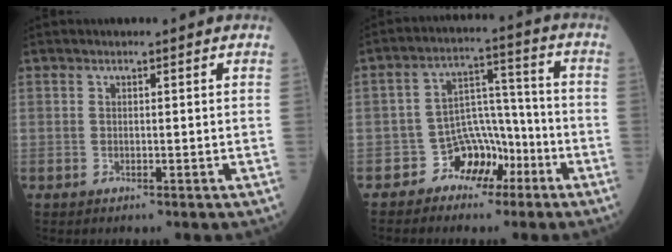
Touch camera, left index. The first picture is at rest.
{"total": 7.1, "force": [-4.3, 5.0, 2.6], "torque": [-0.045, 0.028, -0.069]}